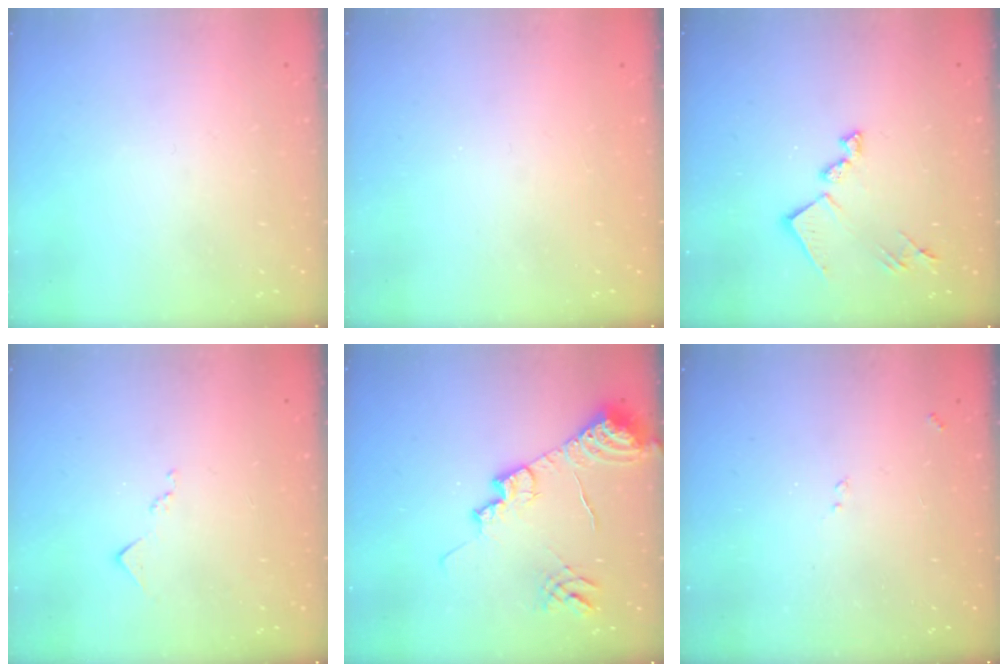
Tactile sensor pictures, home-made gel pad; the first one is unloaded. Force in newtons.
{"total": 0.8, "press": 0.8, "slide": 0.3}
{"total": 14.1, "press": 14.0, "slide": 0.5}
{"total": 6.6, "press": 6.6, "slide": 0.7}
{"total": 15.0, "press": 14.9, "slide": 1.5}
{"total": 7.3, "press": 7.3, "slide": 0.8}